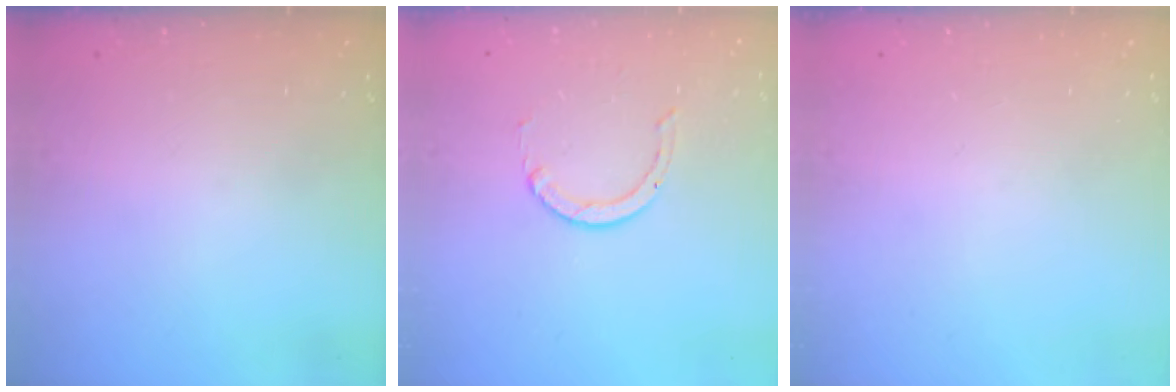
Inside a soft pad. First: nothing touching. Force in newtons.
{"total": 1.5, "press": 1.5, "slide": 0.2}
{"total": 0.0}